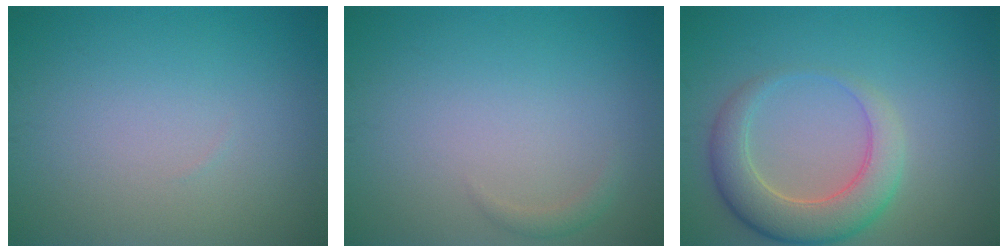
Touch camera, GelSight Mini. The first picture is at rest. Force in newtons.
{"total": 0.9, "press": 0.9, "slide": 0.1}
{"total": 5.3, "press": 5.3, "slide": 0.6}